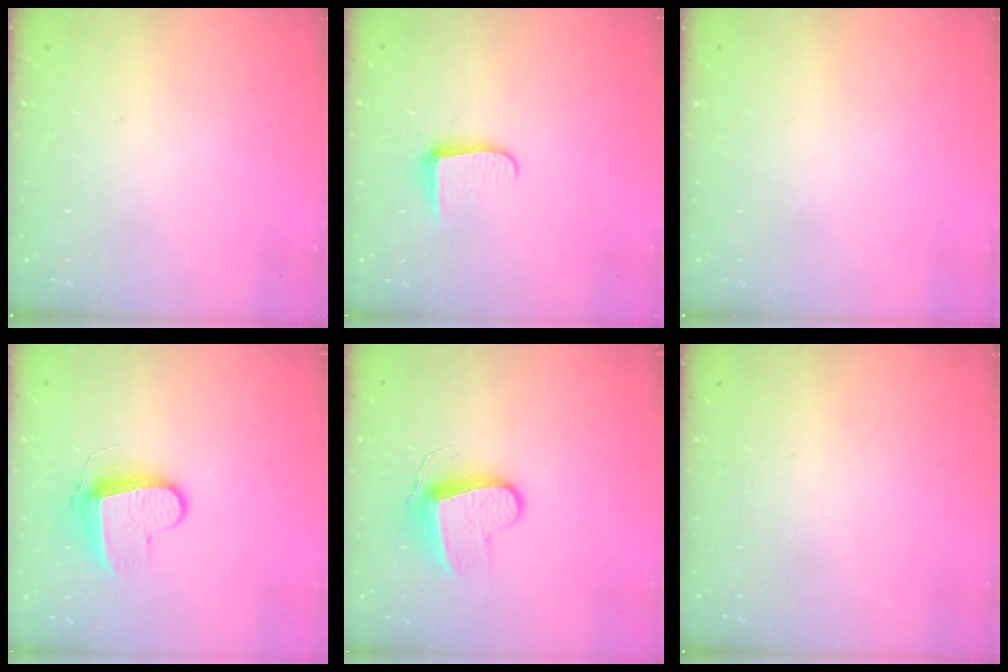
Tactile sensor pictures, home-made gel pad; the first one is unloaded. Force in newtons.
{"total": 5.9, "press": 5.8, "slide": 0.8}
{"total": 0.0}
{"total": 9.1, "press": 9.1, "slide": 0.3}
{"total": 9.9, "press": 9.8, "slide": 0.6}
{"total": 0.0}